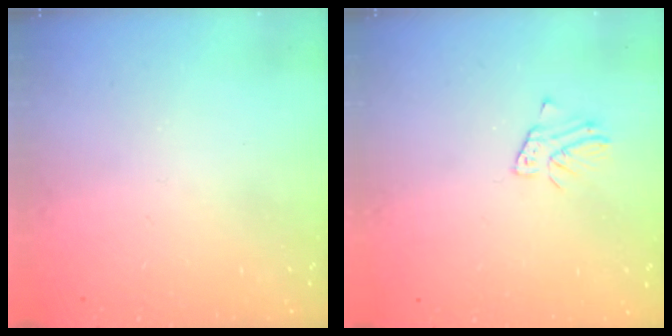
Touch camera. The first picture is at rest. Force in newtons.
{"total": 2.1, "press": 2.1, "slide": 0.1}